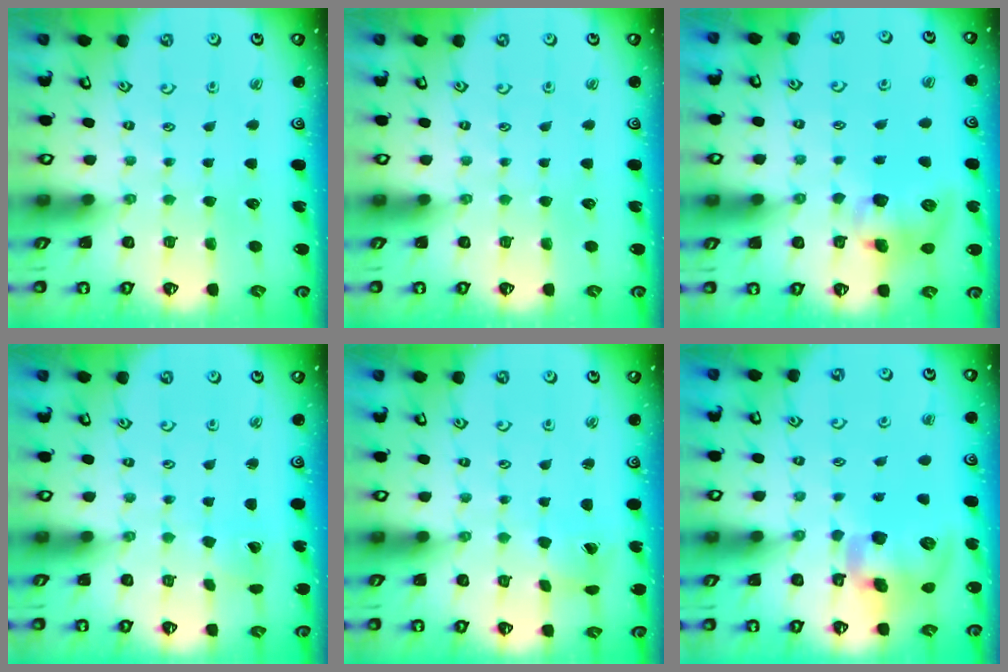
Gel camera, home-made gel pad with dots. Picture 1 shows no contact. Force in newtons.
{"total": 0.0}
{"total": 9.7, "press": 9.6, "slide": 1.0}
{"total": 1.5, "press": 1.5, "slide": 0.1}
{"total": 1.1, "press": 1.1, "slide": 0.2}
{"total": 14.0, "press": 13.8, "slide": 2.3}